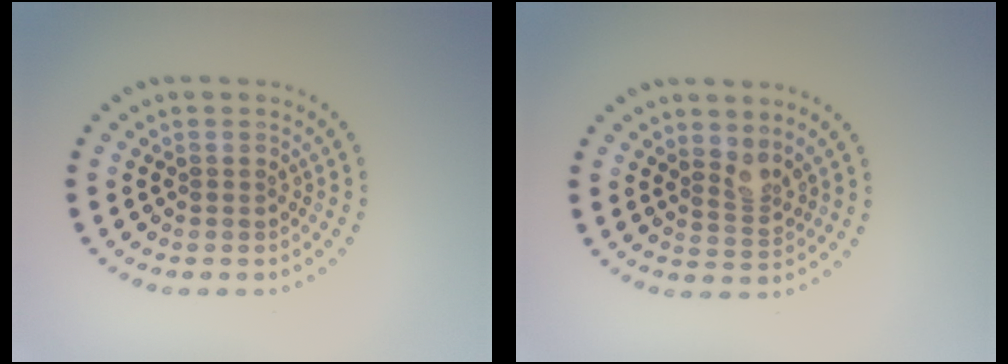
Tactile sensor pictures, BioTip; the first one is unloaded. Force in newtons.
{"total": 2.1, "press": 1.5, "slide": 1.4}